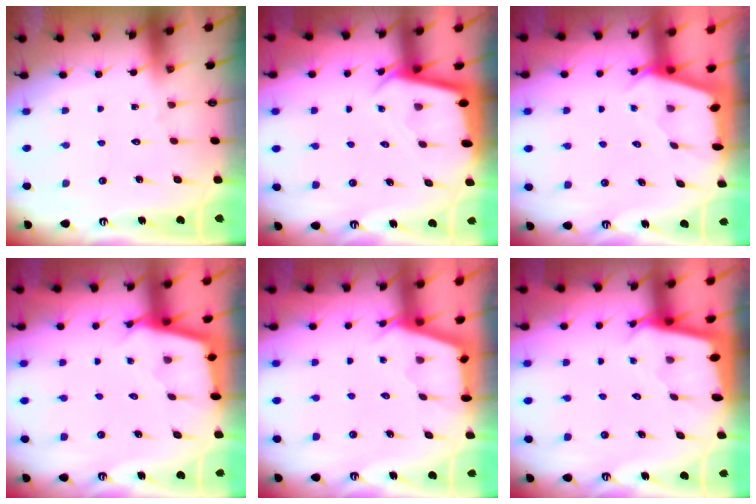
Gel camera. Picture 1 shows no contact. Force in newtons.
{"total": 2.3, "press": 2.3, "slide": 0.1}
{"total": 2.5, "press": 2.5, "slide": 0.3}
{"total": 2.5, "press": 2.5, "slide": 0.1}
{"total": 2.6, "press": 2.6, "slide": 0.3}
{"total": 2.3, "press": 2.3, "slide": 0.1}